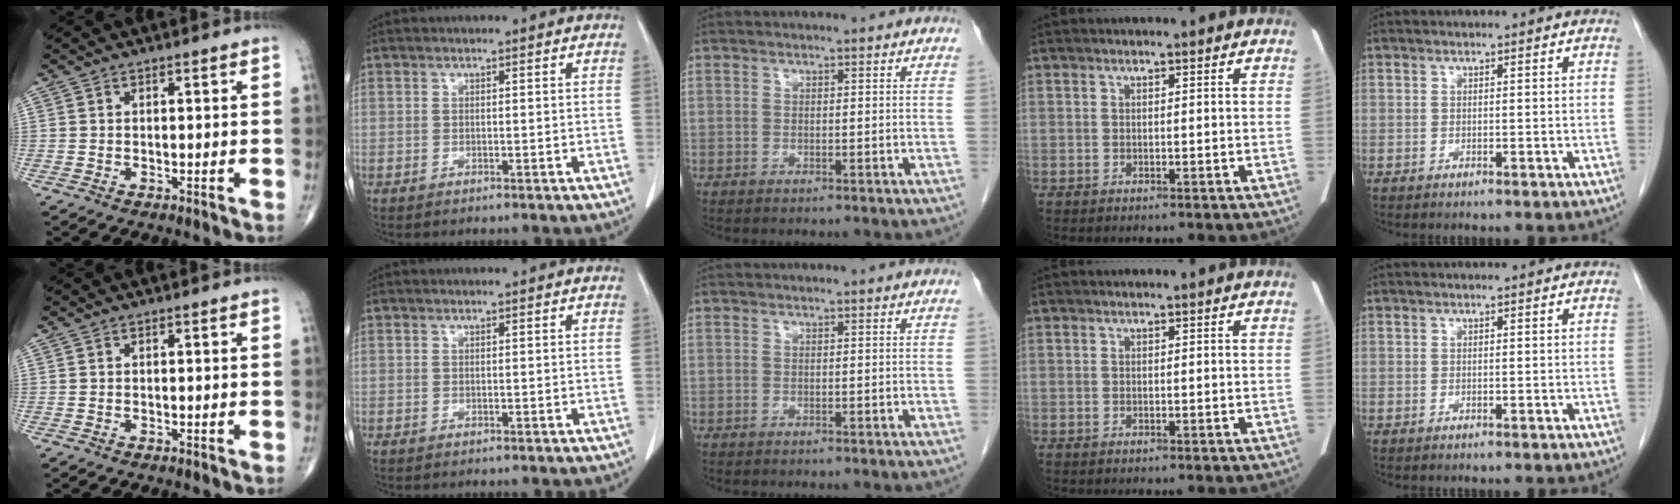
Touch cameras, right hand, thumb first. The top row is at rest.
{}